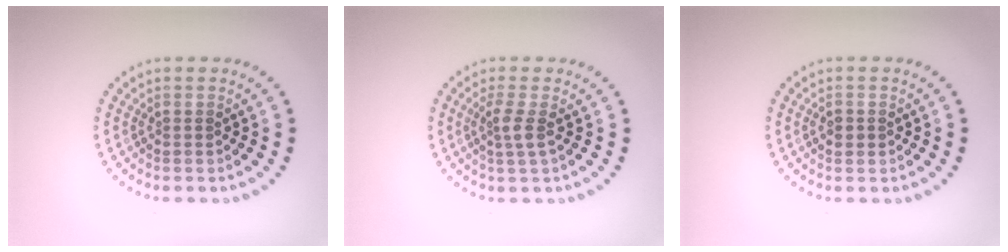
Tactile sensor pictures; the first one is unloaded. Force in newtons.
{"total": 1.7, "press": 1.4, "slide": 1.0}
{"total": 1.4, "press": 1.4, "slide": 0.1}